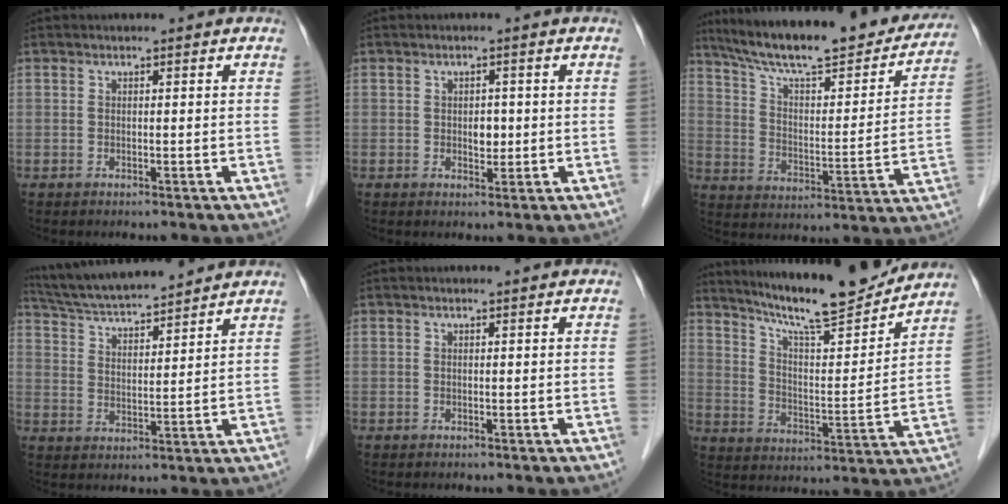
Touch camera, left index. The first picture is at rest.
{"total": 2.1, "force": [0.0, 1.4, 1.5], "torque": [-0.023, 0.000, 0.003]}
{"total": 26.6, "force": [22.7, 4.7, 12.9], "torque": [-0.201, -0.017, 0.316]}
{"total": 13.8, "force": [12.7, 0.8, 5.3], "torque": [-0.100, 0.021, 0.215]}
{"total": 0.5, "force": [0.5, 0.0, 0.1], "torque": [-0.004, 0.003, 0.009]}
{"total": 17.4, "force": [15.8, 0.9, 7.2], "torque": [-0.119, -0.012, 0.242]}